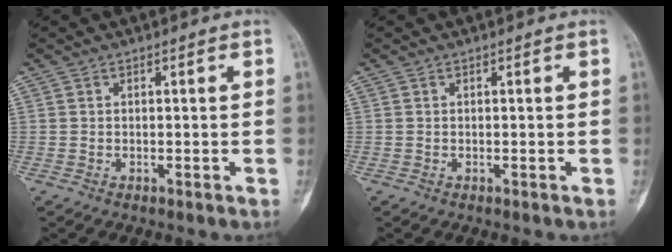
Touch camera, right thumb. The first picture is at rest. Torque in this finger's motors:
{"motor_torque": [0.00, 0.00, 0.00, 0.00, 0.00]}